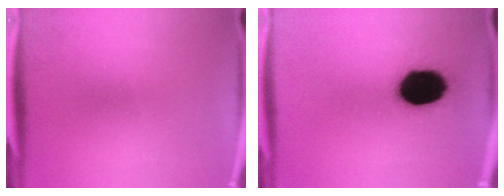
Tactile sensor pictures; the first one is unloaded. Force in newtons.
{"total": 19.4}